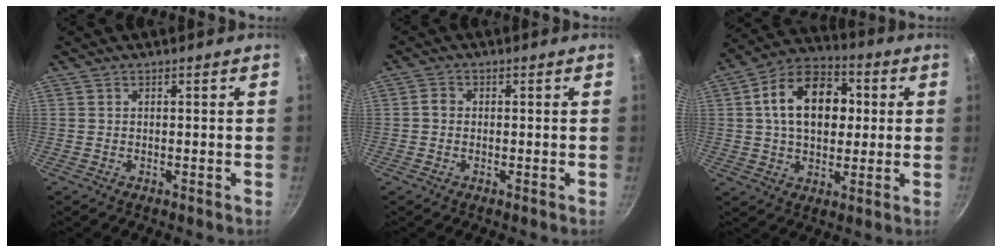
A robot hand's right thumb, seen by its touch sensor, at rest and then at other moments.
{"total": 1.6, "force": [-0.3, 1.4, 0.8], "torque": [-0.013, 0.010, -0.008]}
{"total": 16.2, "force": [2.6, 11.1, 11.5], "torque": [-0.151, 0.021, 0.025]}